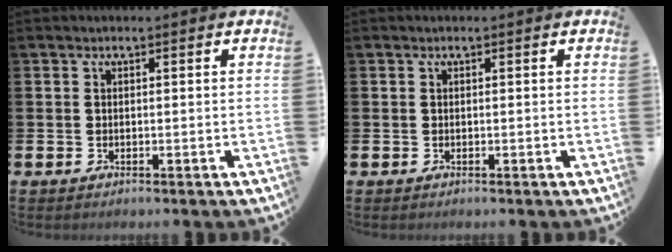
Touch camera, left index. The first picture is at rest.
{"total": 0.0}